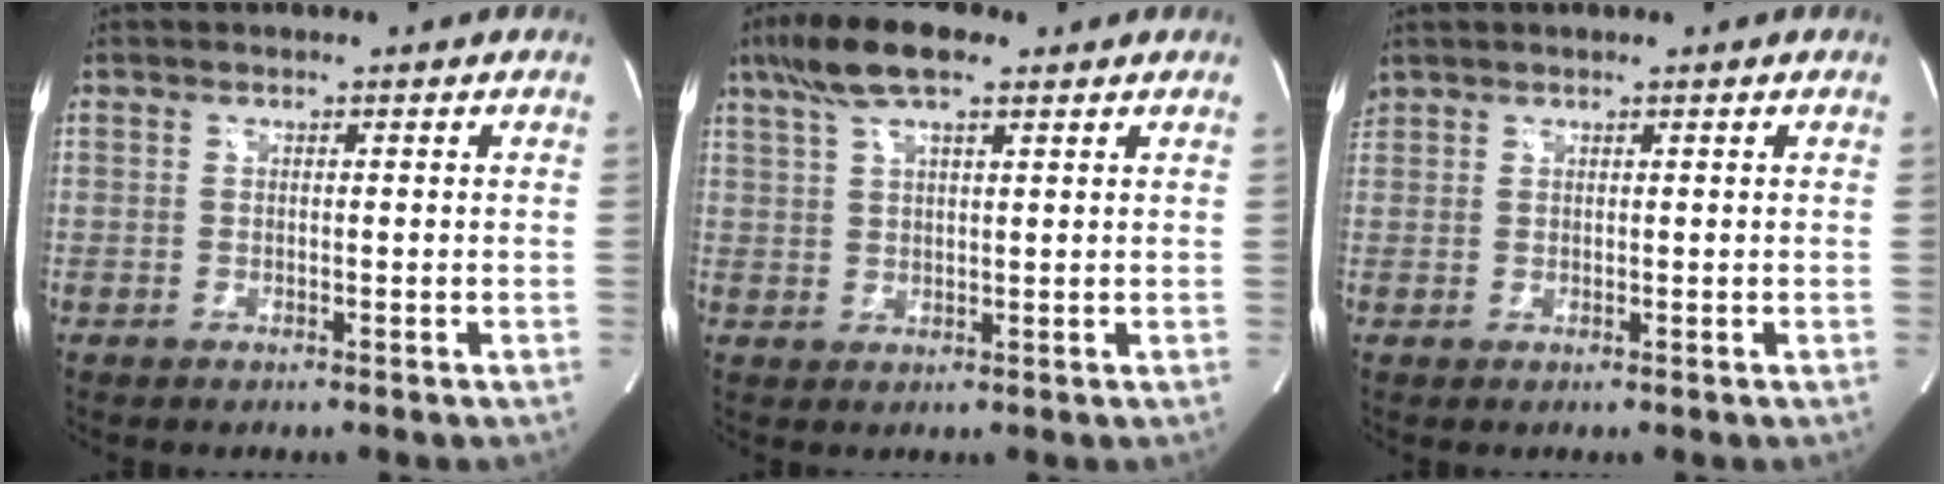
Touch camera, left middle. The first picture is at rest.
{"total": 8.8, "force": [5.8, 2.1, 6.2], "torque": [-0.129, 0.025, 0.104]}
{"total": 1.2, "force": [1.1, 0.5, 0.1], "torque": [-0.009, 0.016, 0.025]}